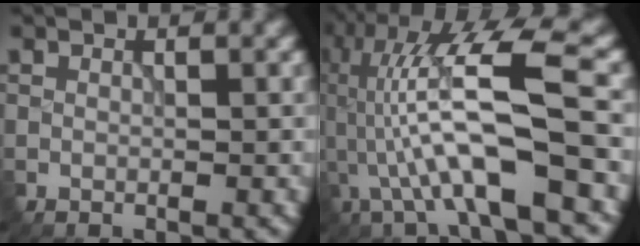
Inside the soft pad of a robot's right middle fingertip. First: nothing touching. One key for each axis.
{"total": 10.8, "fx": -1.4, "fy": 2.2, "fz": 10.4, "tx": -0.197, "ty": 0.025, "tz": -0.029}